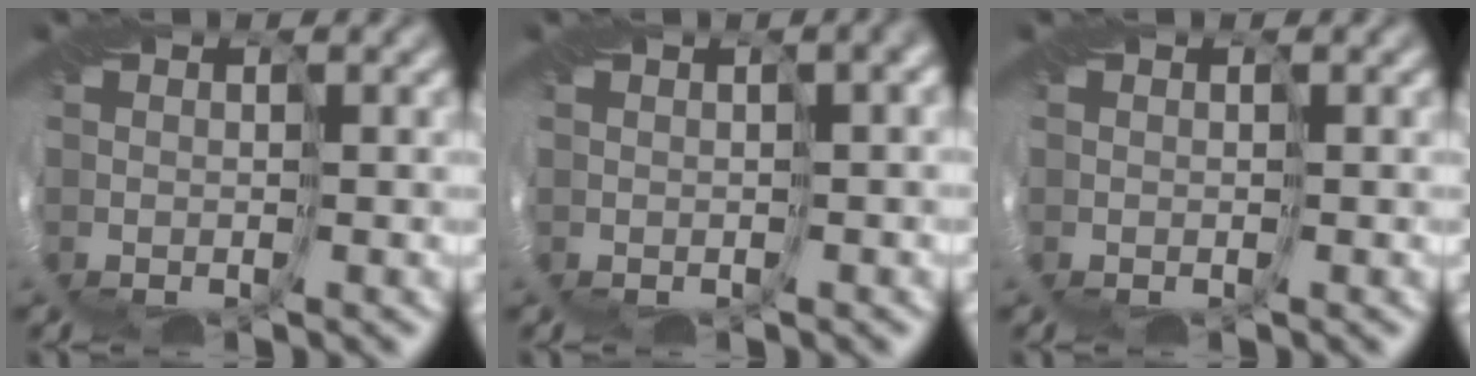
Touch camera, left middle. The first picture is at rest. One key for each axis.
{"total": 3.8, "fx": 1.2, "fy": 1.6, "fz": 3.2, "tx": -0.022, "ty": 0.027, "tz": 0.007}
{"total": 0.0}